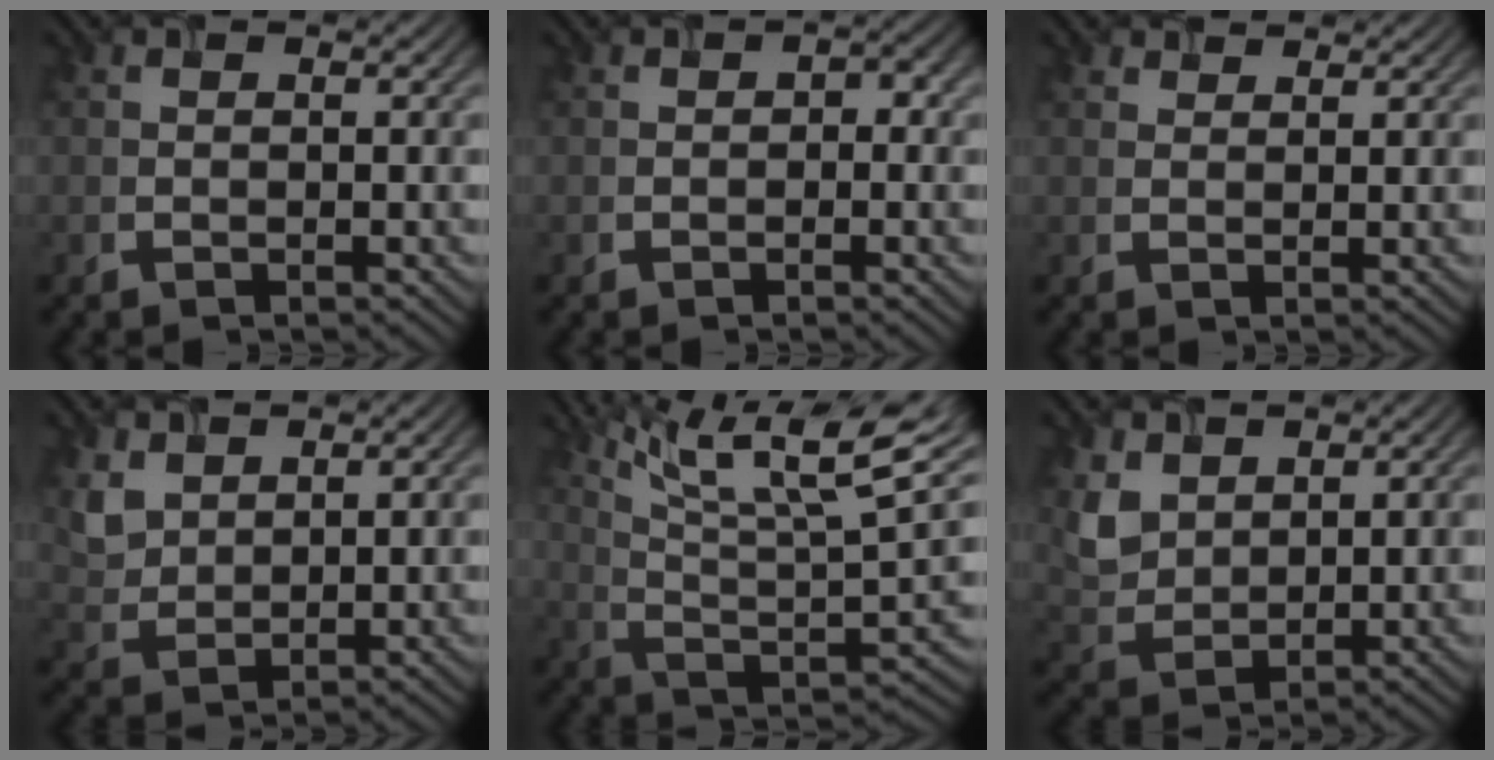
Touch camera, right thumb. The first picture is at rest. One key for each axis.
{"total": 0.8, "fx": -0.4, "fy": 0.6, "fz": 0.4, "tx": -0.003, "ty": 0.000, "tz": -0.002}
{"total": 1.3, "fx": 1.3, "fy": 0.2, "fz": -0.4, "tx": -0.005, "ty": -0.005, "tz": 0.031}
{"total": 3.8, "fx": 2.7, "fy": 2.4, "fz": 1.2, "tx": -0.048, "ty": -0.006, "tz": 0.070}
{"total": 15.2, "fx": 9.8, "fy": 3.6, "fz": 11.0, "tx": -0.216, "ty": -0.011, "tz": 0.183}
{"total": 4.4, "fx": 2.9, "fy": 3.0, "fz": 1.5, "tx": -0.056, "ty": -0.009, "tz": 0.075}